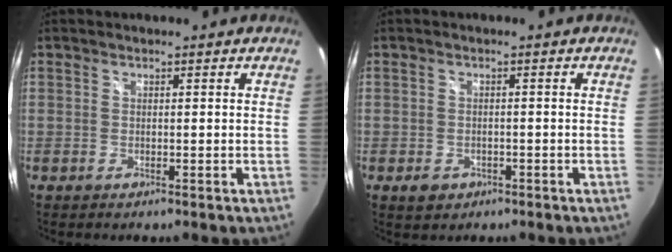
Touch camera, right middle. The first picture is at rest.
{"total": 2.9, "force": [-1.4, 2.2, 1.2], "torque": [-0.025, -0.002, -0.017]}